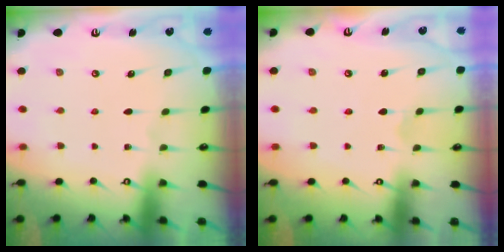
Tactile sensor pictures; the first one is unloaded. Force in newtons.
{"total": 1.2, "press": 1.2, "slide": 0.2}